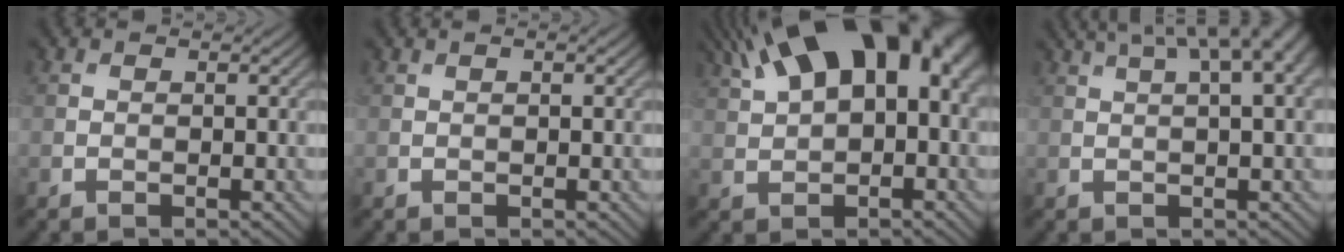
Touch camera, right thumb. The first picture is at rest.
{"total": 0.8, "force": [0.5, 0.0, 0.7], "torque": [-0.008, 0.004, 0.008]}
{"total": 18.5, "force": [7.6, 9.1, 14.2], "torque": [-0.218, 0.069, 0.109]}
{"total": 10.3, "force": [4.8, 2.8, 8.7], "torque": [-0.129, 0.038, 0.064]}